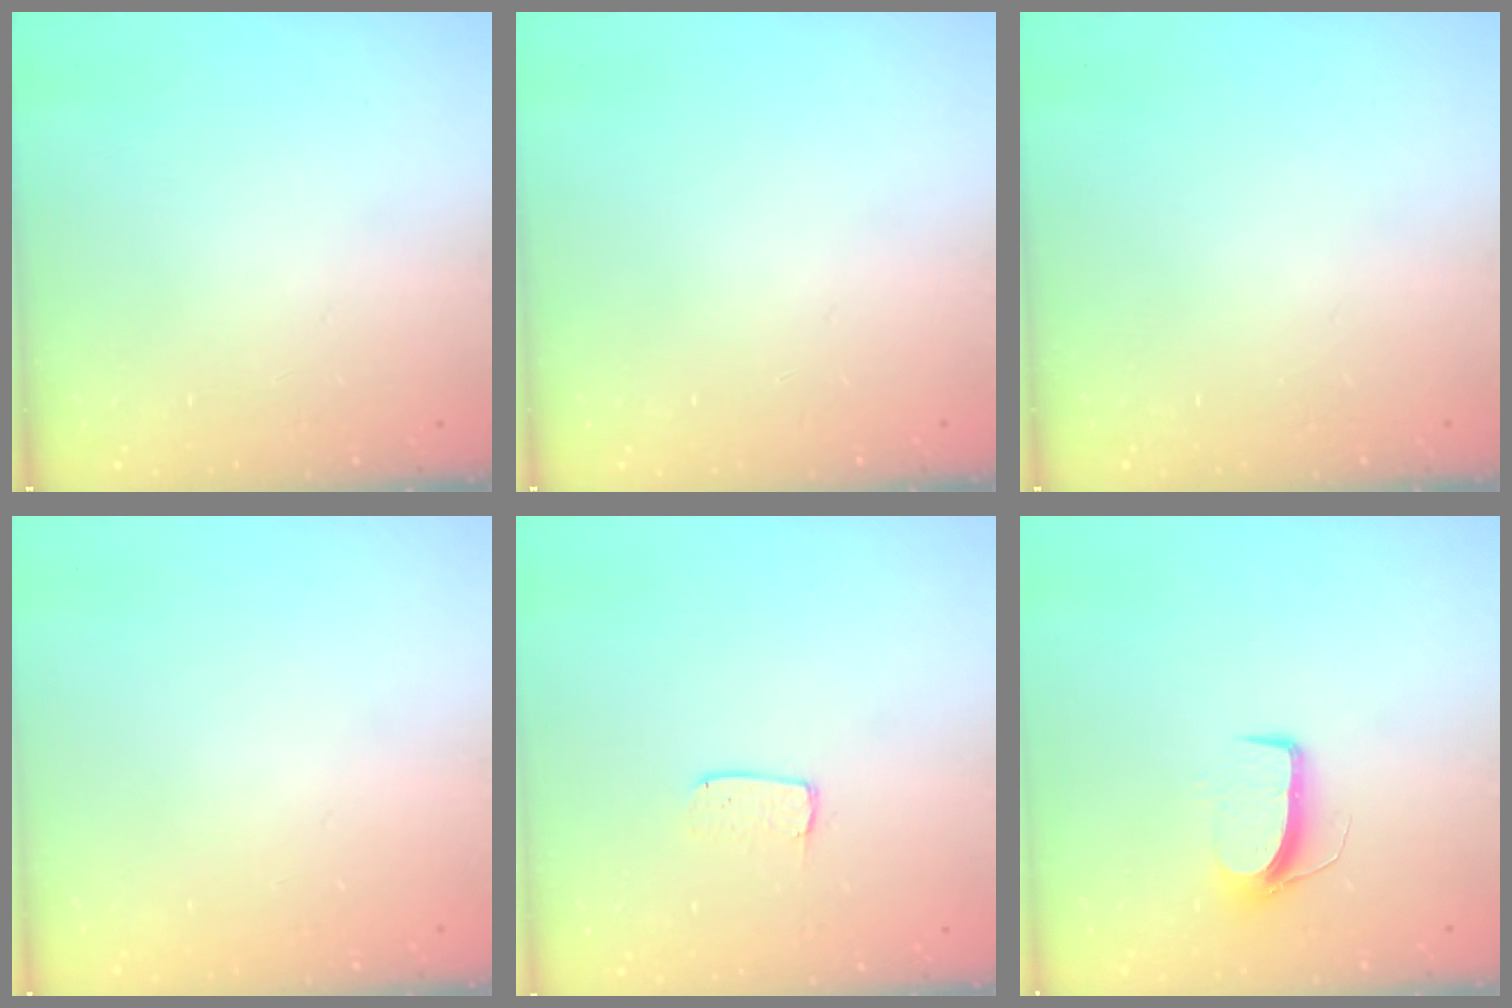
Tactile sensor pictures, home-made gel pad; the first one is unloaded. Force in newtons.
{"total": 0.0}
{"total": 0.0}
{"total": 0.0}
{"total": 3.7, "press": 3.7, "slide": 0.3}
{"total": 7.8, "press": 7.7, "slide": 0.5}